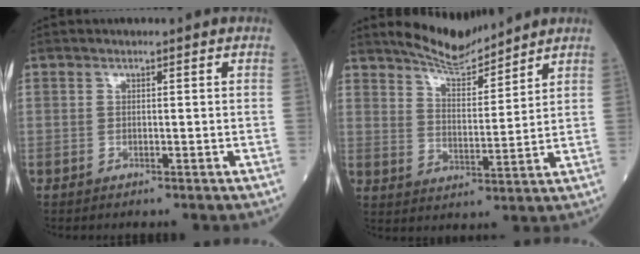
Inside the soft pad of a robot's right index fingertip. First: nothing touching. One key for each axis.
{"total": 7.9, "fx": 7.5, "fy": 0.7, "fz": 2.2, "tx": -0.047, "ty": -0.006, "tz": 0.138}